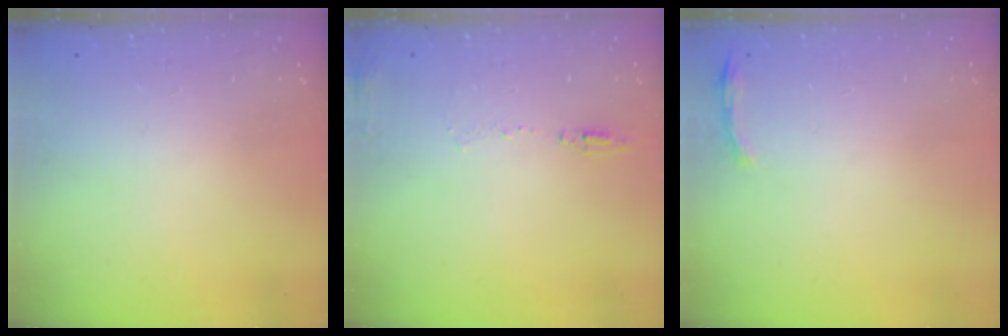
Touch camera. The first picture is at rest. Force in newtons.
{"total": 6.2, "press": 6.0, "slide": 1.5}
{"total": 4.8, "press": 4.7, "slide": 1.0}